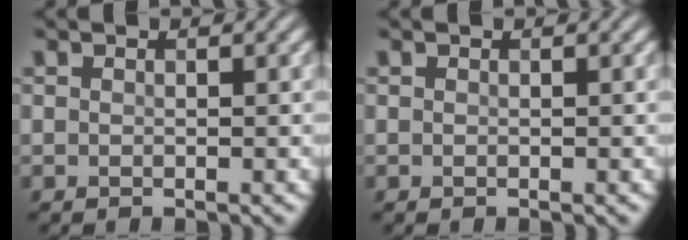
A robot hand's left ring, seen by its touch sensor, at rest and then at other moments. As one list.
[{"total": 0.0}]